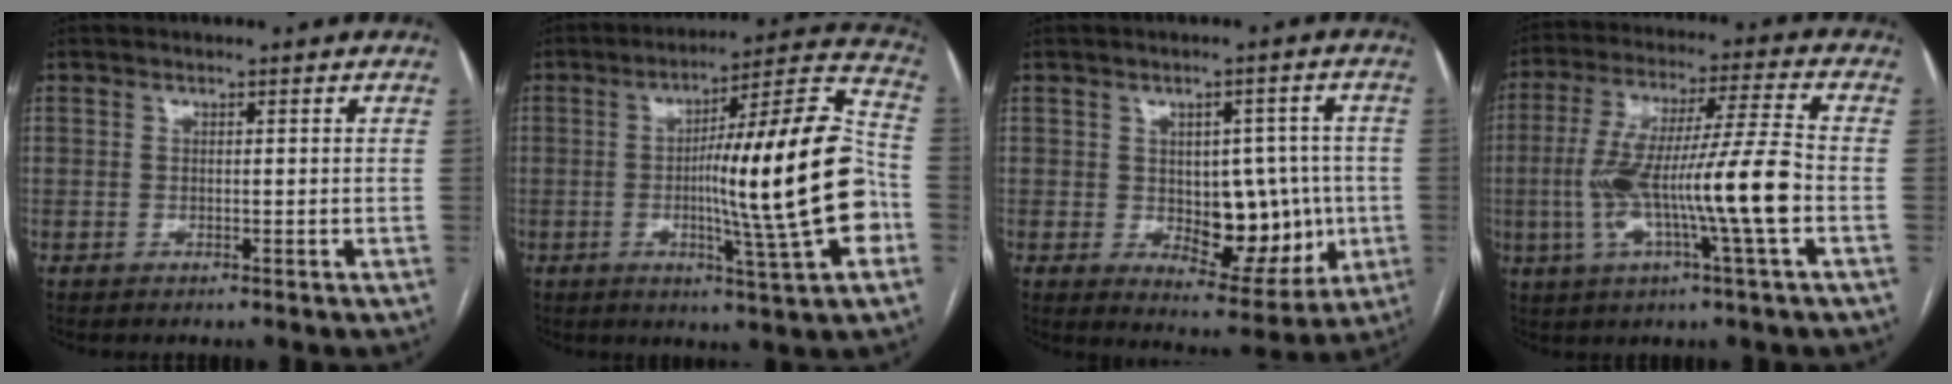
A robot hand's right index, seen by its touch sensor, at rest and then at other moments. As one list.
[{"total": 20.1, "force": [-3.5, 0.0, 19.8], "torque": [-0.285, 0.009, -0.055]}, {"total": 11.4, "force": [-1.0, 6.4, 9.5], "torque": [-0.115, 0.011, 0.007]}, {"total": 15.5, "force": [-3.1, -0.3, 15.2], "torque": [-0.287, 0.007, -0.057]}]